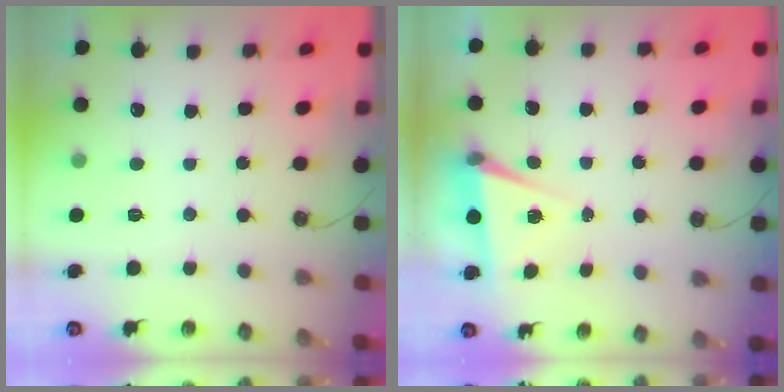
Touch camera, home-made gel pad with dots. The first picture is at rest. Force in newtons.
{"total": 6.0, "press": 4.0, "slide": 4.5}